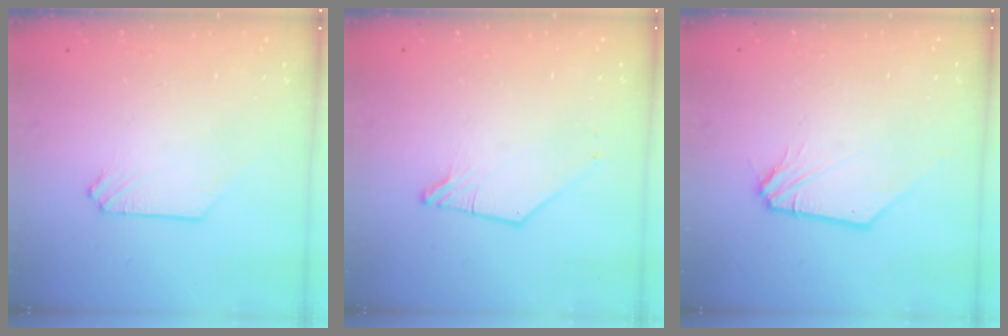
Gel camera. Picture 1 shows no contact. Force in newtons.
{"total": 1.3, "press": 1.3, "slide": 0.2}
{"total": 1.1, "press": 1.1, "slide": 0.1}